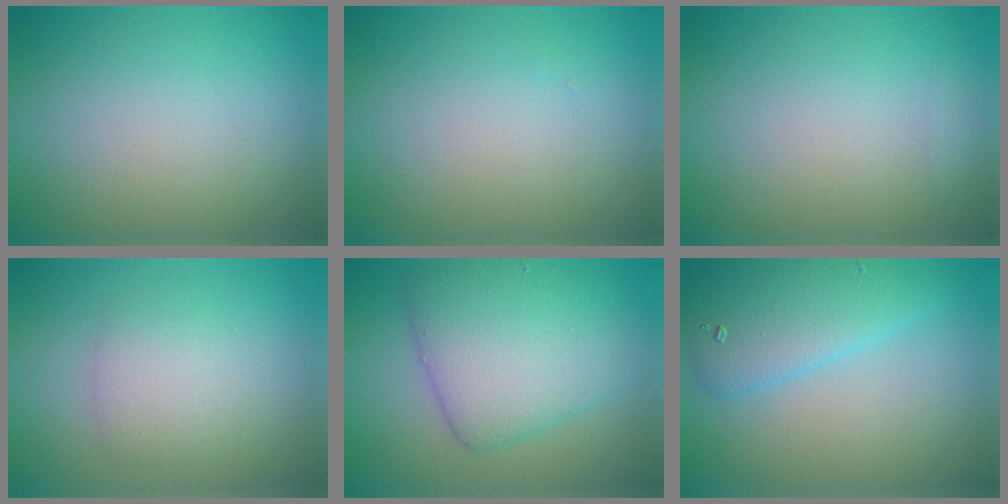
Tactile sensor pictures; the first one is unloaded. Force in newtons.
{"total": 0.0}
{"total": 0.7, "press": 0.7, "slide": 0.1}
{"total": 2.3, "press": 2.3, "slide": 0.1}
{"total": 6.8, "press": 6.8, "slide": 0.2}
{"total": 4.5, "press": 4.5, "slide": 0.2}